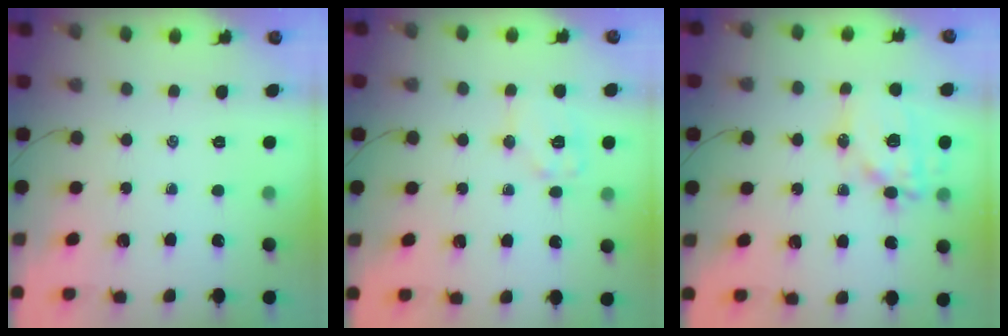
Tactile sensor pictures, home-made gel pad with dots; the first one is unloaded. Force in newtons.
{"total": 9.7, "press": 9.7, "slide": 0.8}
{"total": 14.6, "press": 14.4, "slide": 2.6}